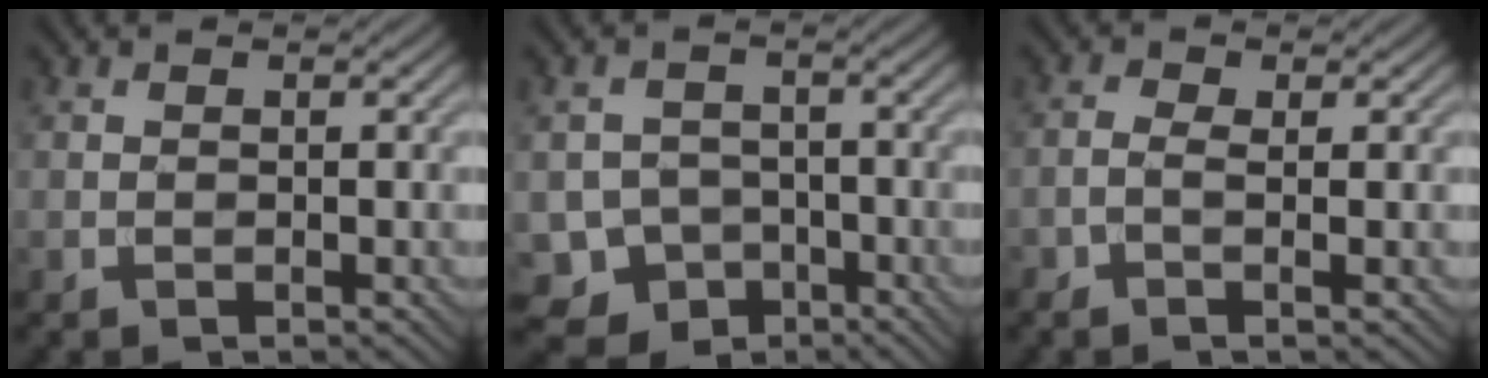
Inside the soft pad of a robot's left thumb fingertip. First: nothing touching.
{"total": 7.1, "force": [-3.9, 5.7, 1.4], "torque": [-0.025, -0.012, -0.078]}
{"total": 2.0, "force": [-0.5, 0.6, 1.8], "torque": [-0.039, -0.001, -0.014]}